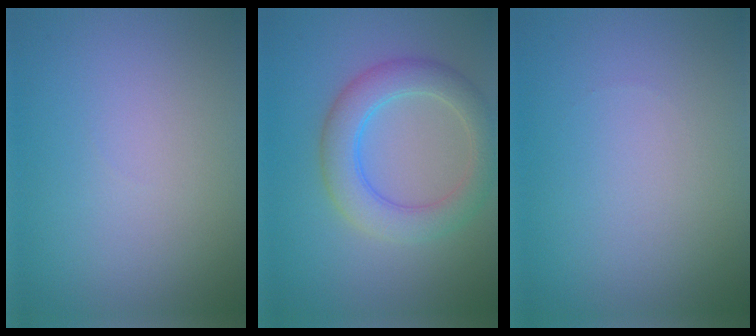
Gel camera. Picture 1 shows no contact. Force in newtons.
{"total": 4.9, "press": 4.9, "slide": 0.1}
{"total": 0.0}